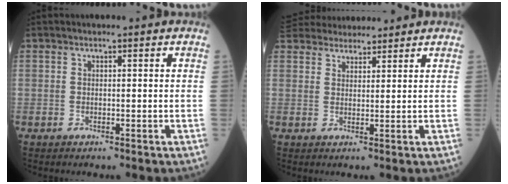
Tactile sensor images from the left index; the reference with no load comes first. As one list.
[{"total": 10.7, "force": [9.8, 3.2, 3.0], "torque": [-0.056, 0.038, 0.161]}]